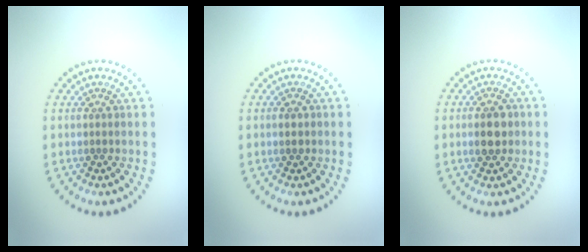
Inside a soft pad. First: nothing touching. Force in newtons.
{"total": 1.4, "press": 1.4, "slide": 0.1}
{"total": 2.8, "press": 2.8, "slide": 0.2}